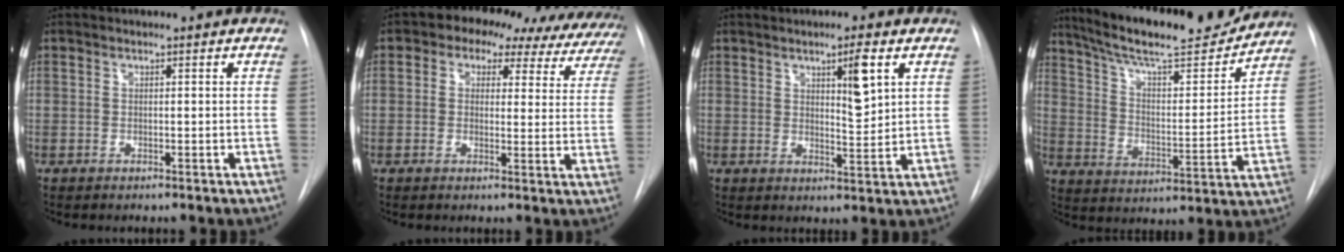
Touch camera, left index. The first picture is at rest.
{"total": 16.0, "force": [12.7, 7.7, 6.0], "torque": [-0.067, 0.034, 0.126]}
{"total": 5.3, "force": [2.5, 0.6, 4.7], "torque": [-0.074, -0.009, 0.040]}
{"total": 20.1, "force": [18.0, 3.0, 8.6], "torque": [-0.145, -0.007, 0.271]}